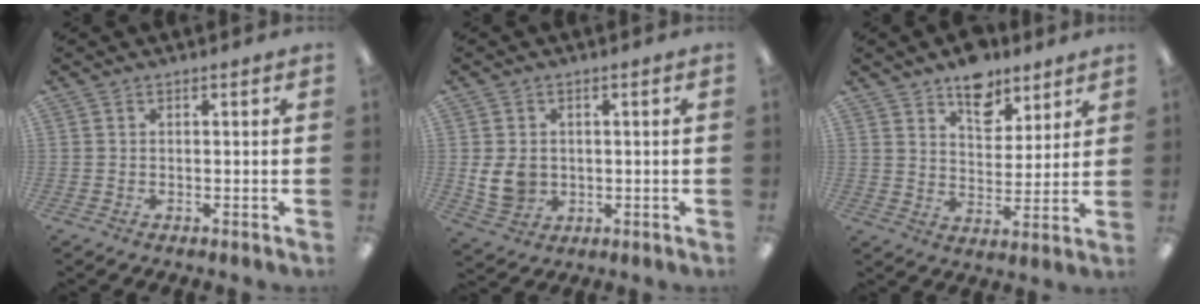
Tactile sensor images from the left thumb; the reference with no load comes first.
{"total": 6.7, "force": [0.1, 5.7, 3.6], "torque": [-0.073, 0.003, 0.004]}
{"total": 10.0, "force": [7.6, 5.6, 3.5], "torque": [-0.035, -0.049, 0.134]}